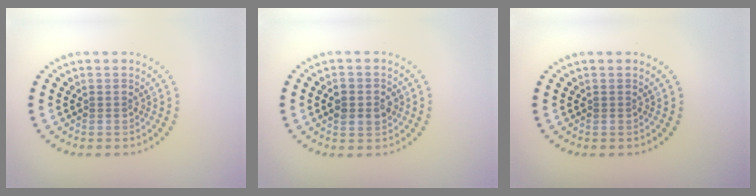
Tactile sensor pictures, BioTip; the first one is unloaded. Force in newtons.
{"total": 2.5, "press": 2.4, "slide": 0.2}
{"total": 0.0}